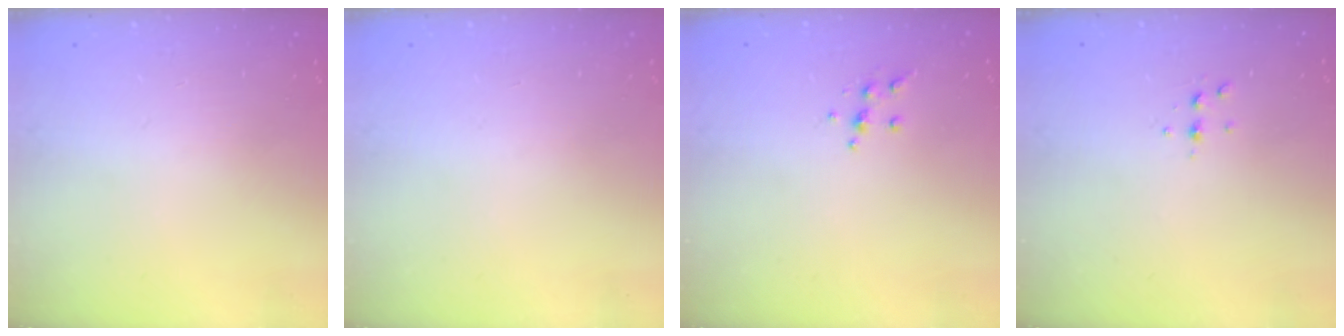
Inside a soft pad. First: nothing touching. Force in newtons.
{"total": 0.0}
{"total": 4.3, "press": 4.2, "slide": 1.1}
{"total": 3.7, "press": 3.6, "slide": 0.5}